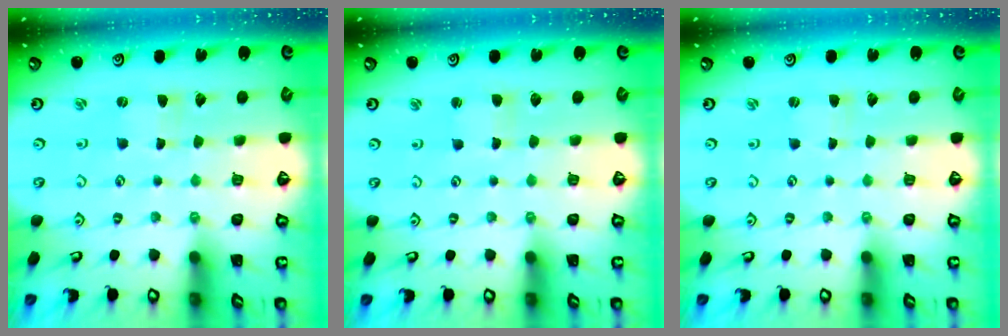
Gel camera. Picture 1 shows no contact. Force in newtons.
{"total": 1.2, "press": 1.2, "slide": 0.2}
{"total": 0.0}